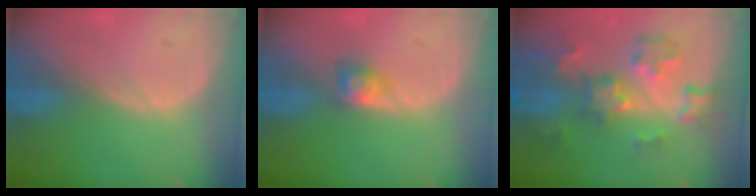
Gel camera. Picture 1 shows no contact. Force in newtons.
{"total": 2.6, "press": 2.5, "slide": 0.7}
{"total": 9.2, "press": 8.1, "slide": 4.5}